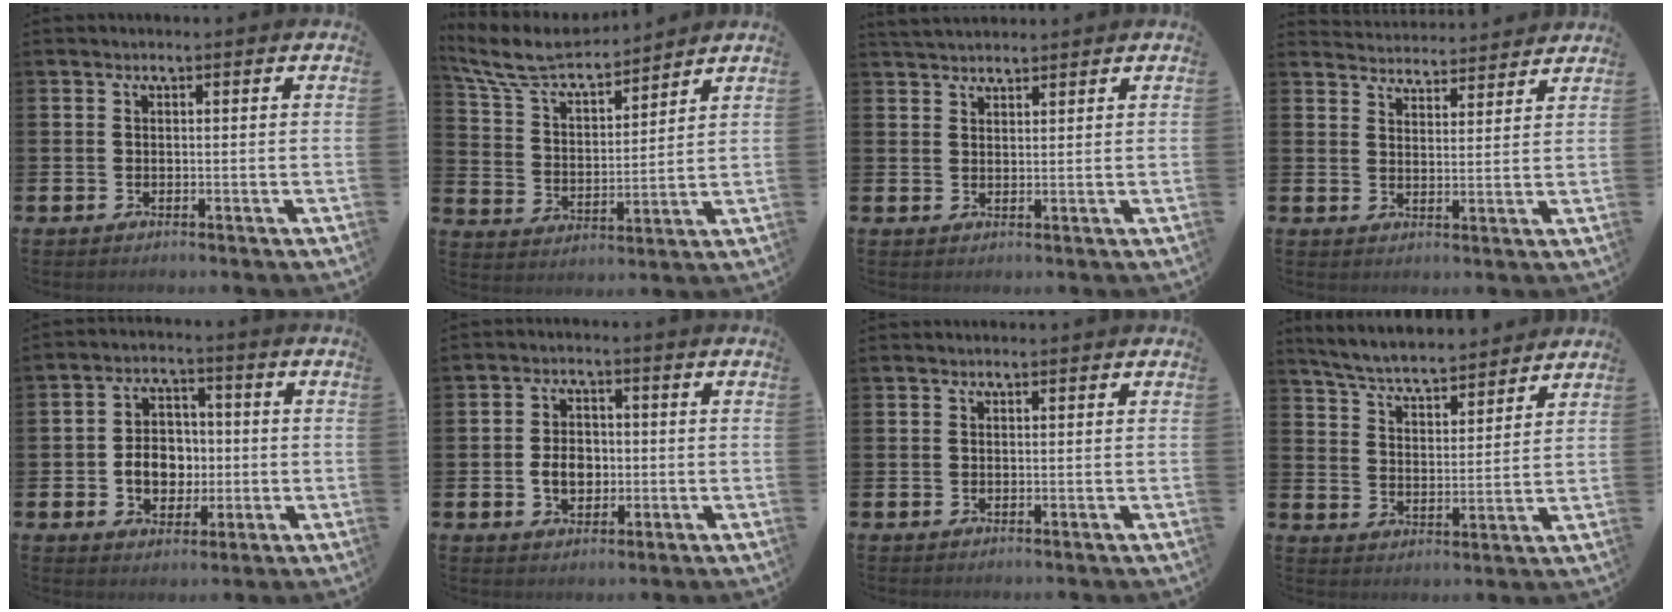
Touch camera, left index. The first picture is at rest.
{"total": 7.8, "force": [7.0, 2.0, 2.8], "torque": [-0.091, -0.045, 0.123]}
{"total": 2.8, "force": [2.8, 0.6, 0.2], "torque": [-0.011, -0.007, 0.052]}
{"total": 4.1, "force": [4.0, 0.4, -0.4], "torque": [-0.005, -0.030, 0.072]}
{"total": 5.8, "force": [-0.7, 4.8, 3.2], "torque": [-0.041, 0.002, -0.024]}
{"total": 4.2, "force": [-0.6, 3.2, 2.7], "torque": [-0.034, 0.000, -0.020]}
{"total": 0.0}
{"total": 5.8, "force": [5.6, 0.8, 1.2], "torque": [-0.054, -0.040, 0.096]}